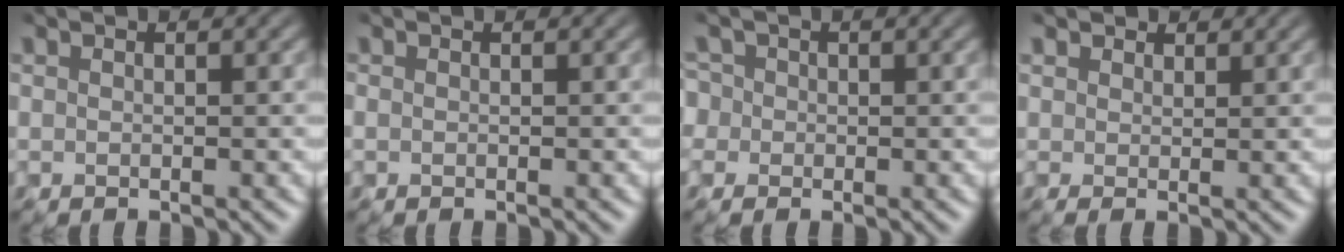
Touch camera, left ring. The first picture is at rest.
{"total": 0.0}
{"total": 2.5, "force": [0.6, 2.2, 0.8], "torque": [0.005, 0.018, -0.014]}
{"total": 1.4, "force": [1.0, 0.9, 0.4], "torque": [-0.006, 0.000, 0.014]}